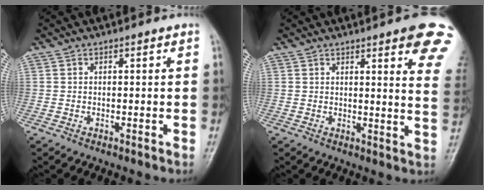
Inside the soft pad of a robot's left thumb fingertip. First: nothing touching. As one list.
[{"total": 14.9, "force": [9.3, 1.8, 11.6], "torque": [-0.115, -0.046, 0.097]}]